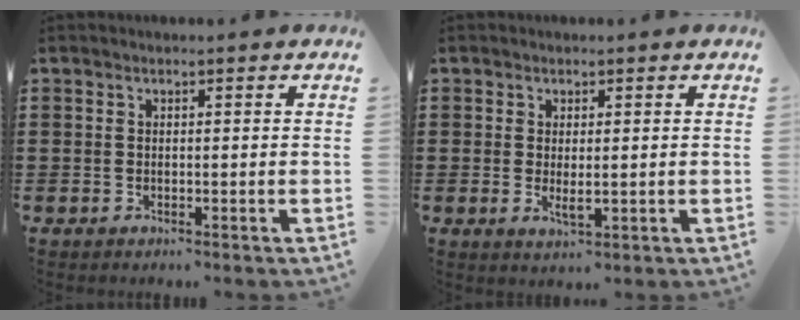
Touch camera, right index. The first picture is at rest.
{"total": 2.3, "force": [0.1, 0.8, 2.2], "torque": [-0.040, -0.002, 0.003]}